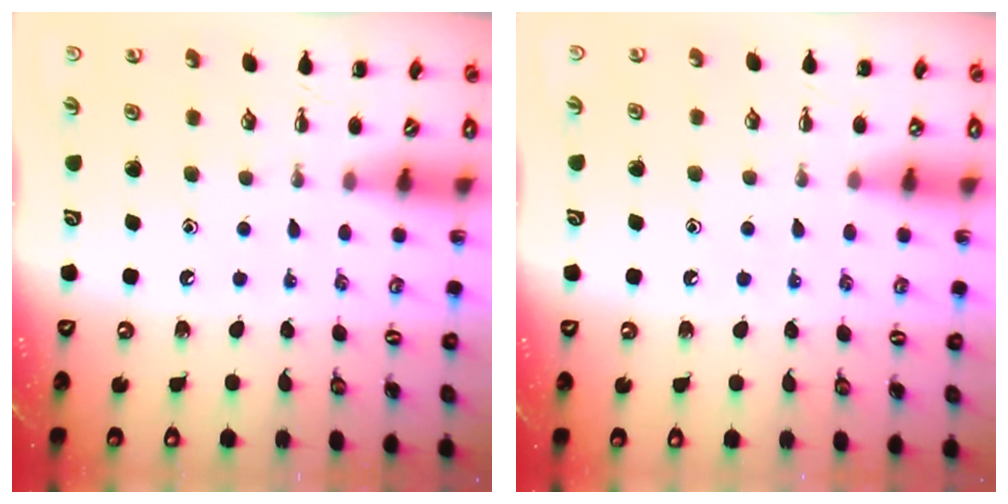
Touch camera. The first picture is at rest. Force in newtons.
{"total": 6.2, "press": 6.0, "slide": 1.9}